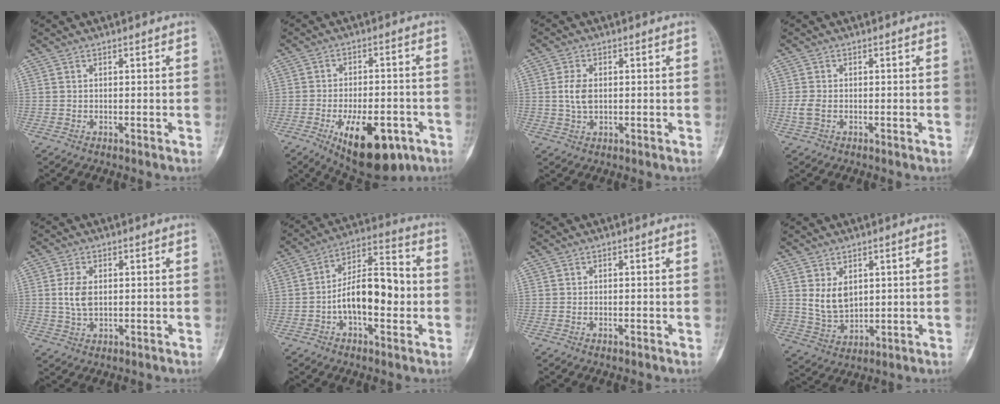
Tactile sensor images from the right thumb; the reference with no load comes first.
{"total": 16.5, "force": [-7.5, 7.6, 12.6], "torque": [-0.177, 0.018, -0.097]}
{"total": 4.3, "force": [0.2, 2.7, 3.3], "torque": [-0.068, 0.002, 0.005]}
{"total": 2.4, "force": [-0.6, 1.5, 1.8], "torque": [-0.050, 0.002, -0.015]}
{"total": 4.8, "force": [0.4, 2.9, 3.7], "torque": [-0.076, 0.000, 0.011]}
{"total": 14.3, "force": [-2.1, 7.2, 12.2], "torque": [-0.187, 0.042, -0.040]}
{"total": 0.7, "force": [-0.3, 0.3, 0.5], "torque": [-0.012, 0.003, -0.005]}
{"total": 7.0, "force": [2.1, 4.8, 4.6], "torque": [-0.070, -0.017, 0.057]}